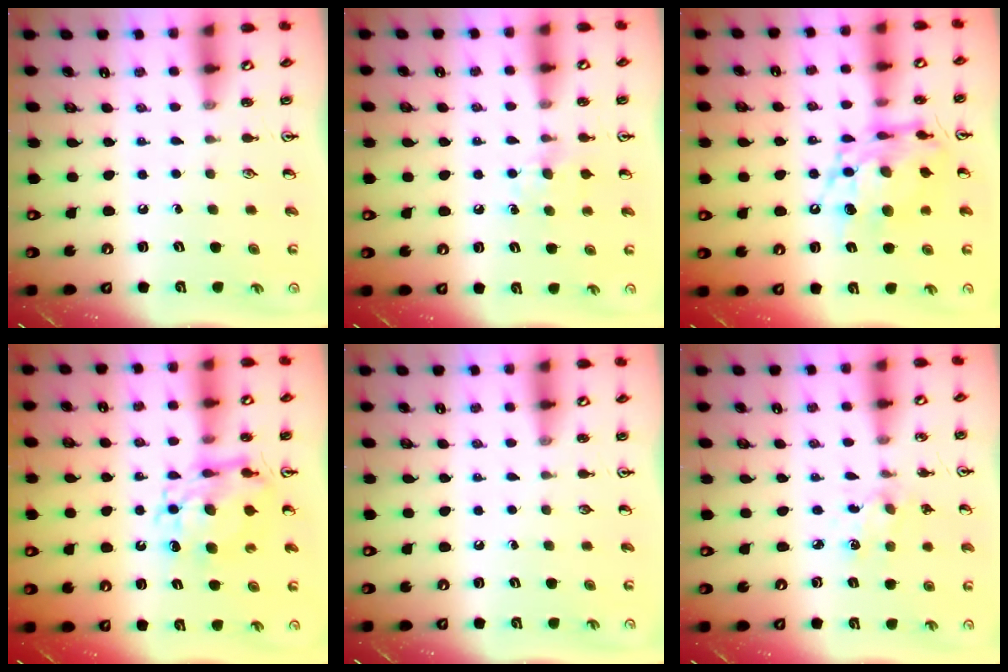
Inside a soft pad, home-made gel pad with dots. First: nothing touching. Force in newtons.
{"total": 6.5, "press": 6.4, "slide": 0.7}
{"total": 14.0, "press": 13.9, "slide": 1.6}
{"total": 10.9, "press": 10.8, "slide": 1.4}
{"total": 0.0}
{"total": 2.5, "press": 2.4, "slide": 0.6}